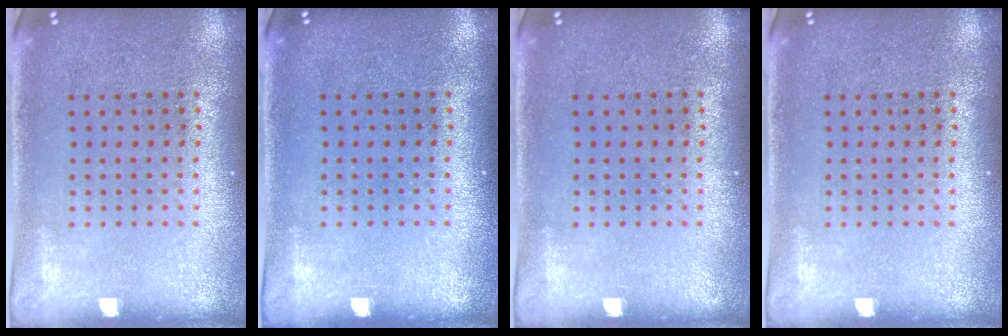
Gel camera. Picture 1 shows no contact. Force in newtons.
{"total": 0.0}
{"total": 0.0}
{"total": 0.0}